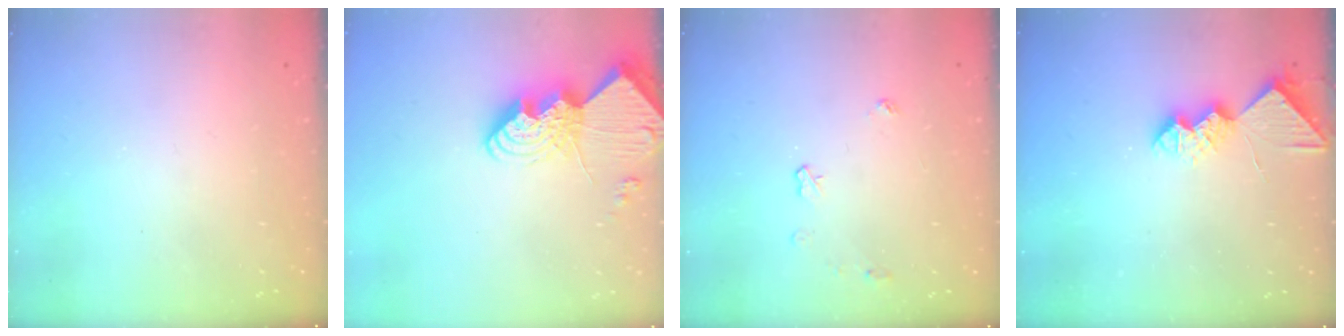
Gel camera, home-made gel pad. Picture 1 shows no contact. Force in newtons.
{"total": 18.8, "press": 18.7, "slide": 1.7}
{"total": 4.0, "press": 3.9, "slide": 0.5}
{"total": 9.0, "press": 9.0, "slide": 0.7}